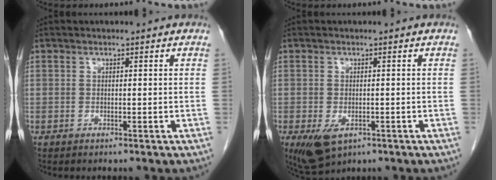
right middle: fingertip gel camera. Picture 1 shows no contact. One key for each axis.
{"total": 5.0, "fx": -2.2, "fy": 2.7, "fz": 3.6, "tx": -0.070, "ty": -0.012, "tz": -0.028}